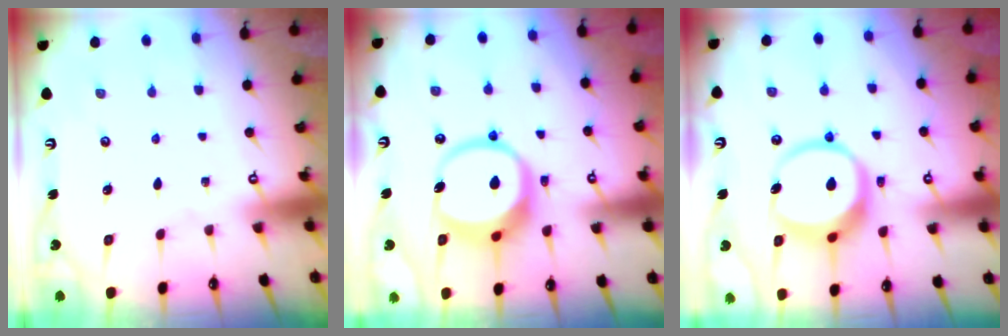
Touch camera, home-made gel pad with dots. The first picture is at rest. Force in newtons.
{"total": 12.1, "press": 12.0, "slide": 1.7}
{"total": 11.8, "press": 11.7, "slide": 1.6}